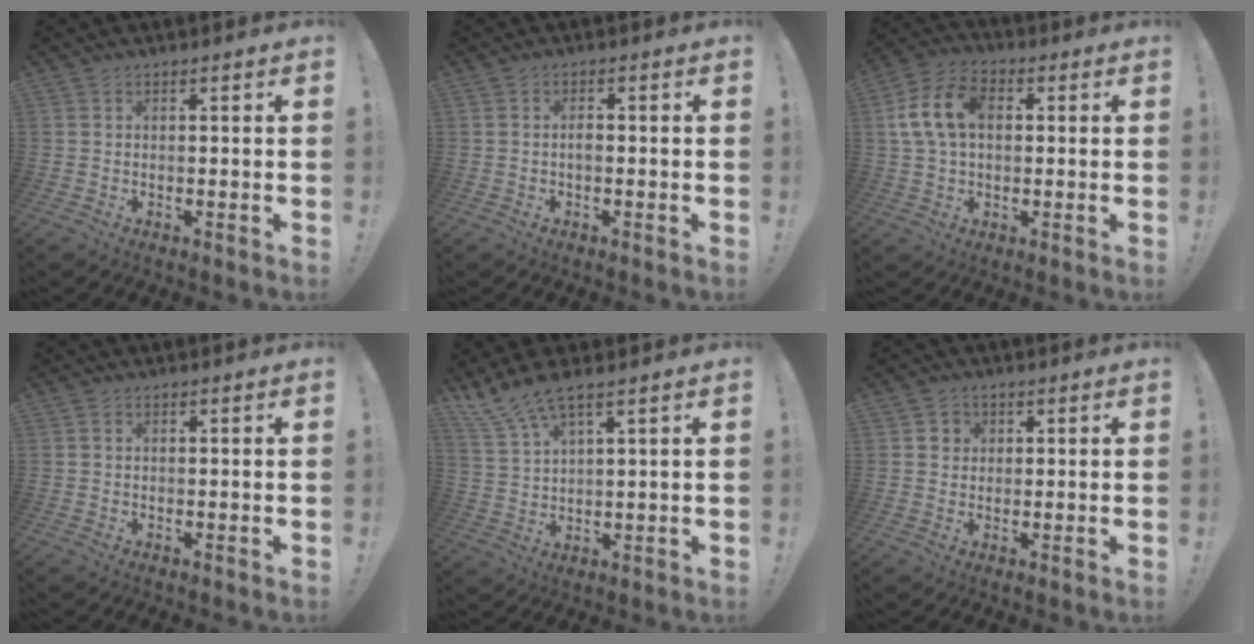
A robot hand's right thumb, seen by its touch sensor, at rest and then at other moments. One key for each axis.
{"total": 1.5, "fx": -0.5, "fy": 0.8, "fz": 1.2, "tx": -0.022, "ty": 0.005, "tz": -0.010}
{"total": 13.2, "fx": 2.3, "fy": 8.9, "fz": 9.5, "tx": -0.187, "ty": 0.010, "tz": 0.044}
{"total": 0.0}
{"total": 7.7, "fx": 6.1, "fy": 1.2, "fz": 4.4, "tx": -0.103, "ty": -0.028, "tz": 0.118}
{"total": 3.0, "fx": 0.6, "fy": 2.9, "fz": 0.7, "tx": -0.004, "ty": -0.001, "tz": 0.010}